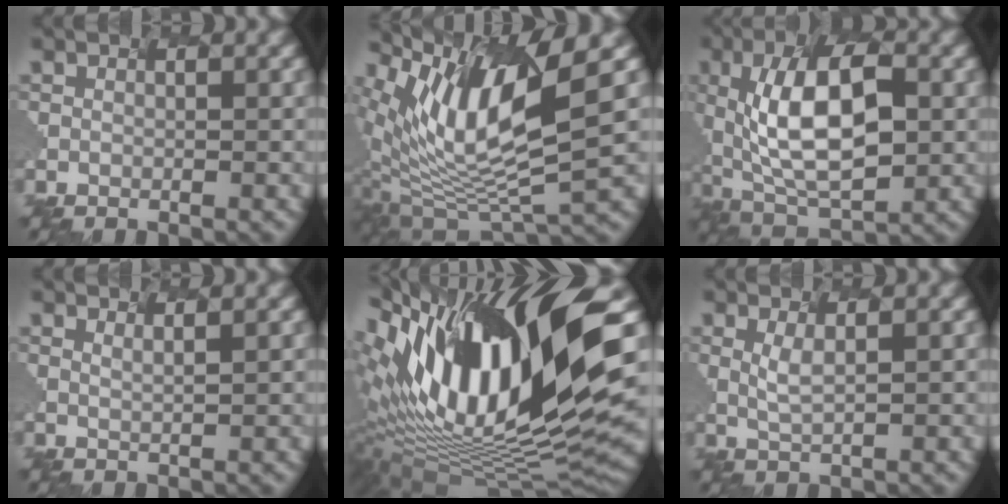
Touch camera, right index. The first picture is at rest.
{"total": 10.1, "force": [3.8, 2.4, 9.0], "torque": [-0.183, -0.007, 0.080]}
{"total": 9.7, "force": [0.2, 4.5, 8.6], "torque": [-0.152, 0.005, 0.002]}
{"total": 1.1, "force": [1.0, 0.1, 0.4], "torque": [-0.009, -0.003, 0.013]}
{"total": 16.7, "force": [2.9, 4.7, 15.8], "torque": [-0.283, -0.015, 0.050]}
{"total": 1.1, "force": [0.1, 0.1, 1.1], "torque": [-0.033, -0.005, 0.010]}